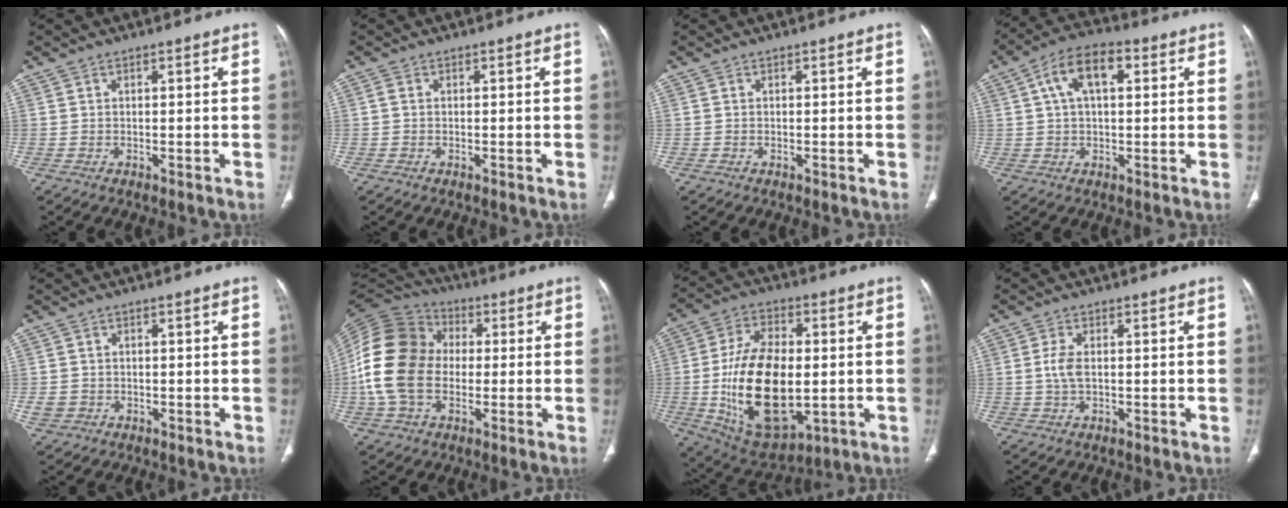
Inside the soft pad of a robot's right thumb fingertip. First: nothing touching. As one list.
[{"total": 0.7, "force": [0.0, 0.5, 0.5], "torque": [-0.008, 0.000, -0.002]}, {"total": 0.0}, {"total": 9.6, "force": [2.8, 5.0, 7.6], "torque": [-0.134, 0.025, 0.042]}, {"total": 2.6, "force": [-0.7, 2.4, 0.9], "torque": [-0.015, 0.006, -0.010]}, {"total": 18.3, "force": [-0.6, 13.4, 12.4], "torque": [-0.245, 0.027, -0.018]}, {"total": 22.1, "force": [-1.9, 12.2, 18.4], "torque": [-0.319, -0.003, -0.013]}, {"total": 3.1, "force": [0.0, 1.4, 2.8], "torque": [-0.069, 0.003, -0.001]}]